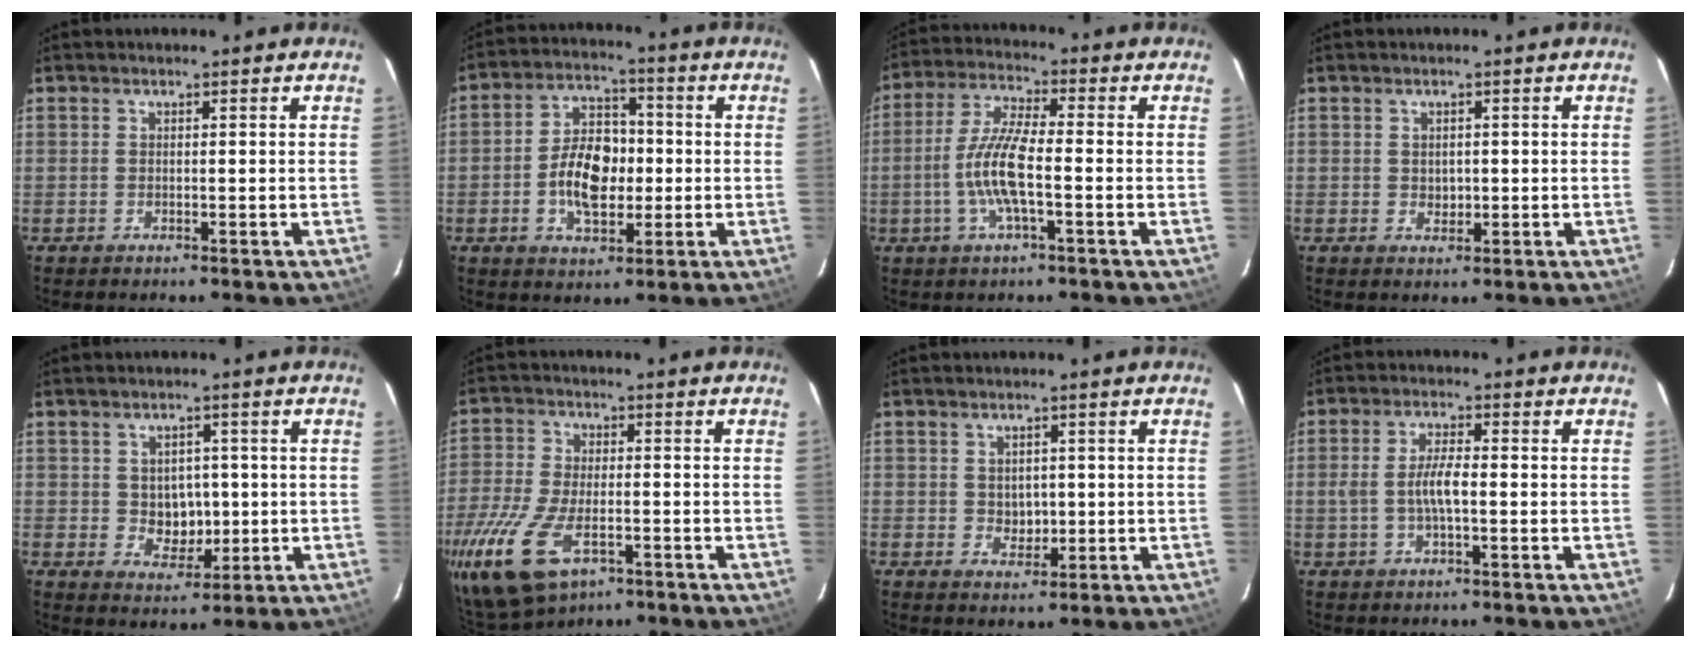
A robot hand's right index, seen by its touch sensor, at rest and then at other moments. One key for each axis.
{"total": 10.9, "fx": -1.7, "fy": 6.6, "fz": 8.5, "tx": -0.160, "ty": 0.020, "tz": -0.026}
{"total": 9.7, "fx": -2.4, "fy": 1.8, "fz": 9.2, "tx": -0.192, "ty": 0.003, "tz": -0.049}
{"total": 1.7, "fx": 0.1, "fy": 1.5, "fz": 0.8, "tx": -0.009, "ty": 0.002, "tz": 0.004}
{"total": 5.5, "fx": 0.1, "fy": 4.8, "fz": 2.7, "tx": -0.047, "ty": 0.006, "tz": 0.012}
{"total": 16.9, "fx": -8.8, "fy": 8.5, "fz": 11.7, "tx": -0.275, "ty": -0.043, "tz": -0.162}
{"total": 3.0, "fx": 0.2, "fy": 2.6, "fz": 1.5, "tx": -0.022, "ty": 0.002, "tz": 0.008}
{"total": 4.8, "fx": -0.8, "fy": 1.3, "fz": 4.6, "tx": -0.091, "ty": 0.006, "tz": -0.014}